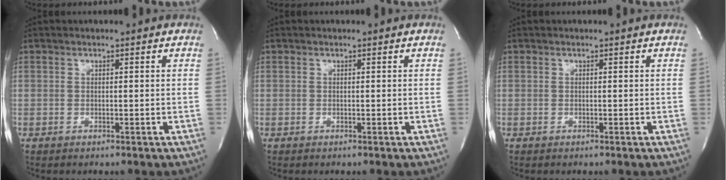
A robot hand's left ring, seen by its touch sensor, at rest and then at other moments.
{"total": 0.0}
{"total": 0.0}